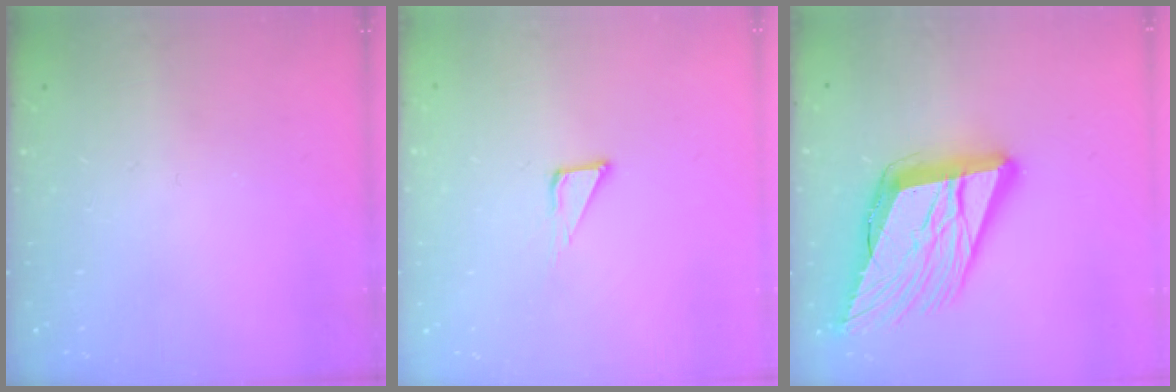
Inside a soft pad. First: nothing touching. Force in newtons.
{"total": 3.5, "press": 3.5, "slide": 0.2}
{"total": 23.3, "press": 22.8, "slide": 5.1}